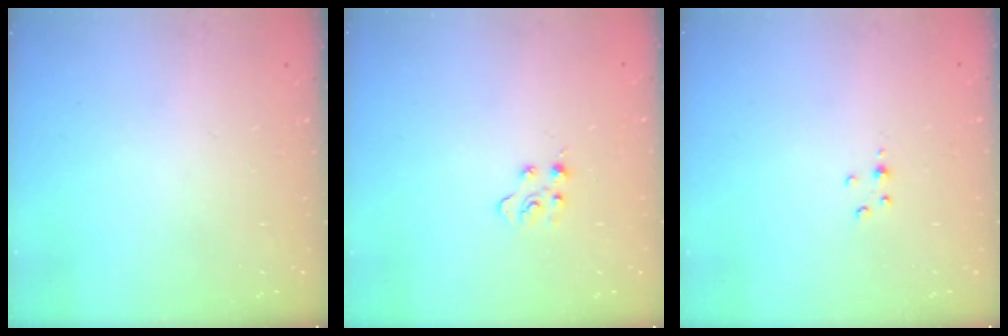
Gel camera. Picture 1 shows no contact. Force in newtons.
{"total": 2.9, "press": 2.8, "slide": 0.4}
{"total": 2.0, "press": 2.0, "slide": 0.3}